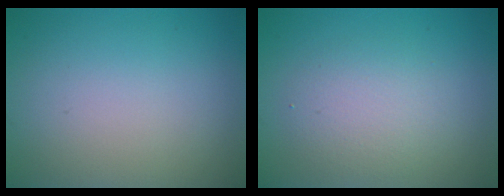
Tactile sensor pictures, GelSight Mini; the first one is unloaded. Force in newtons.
{"total": 3.1, "press": 3.1, "slide": 0.1}